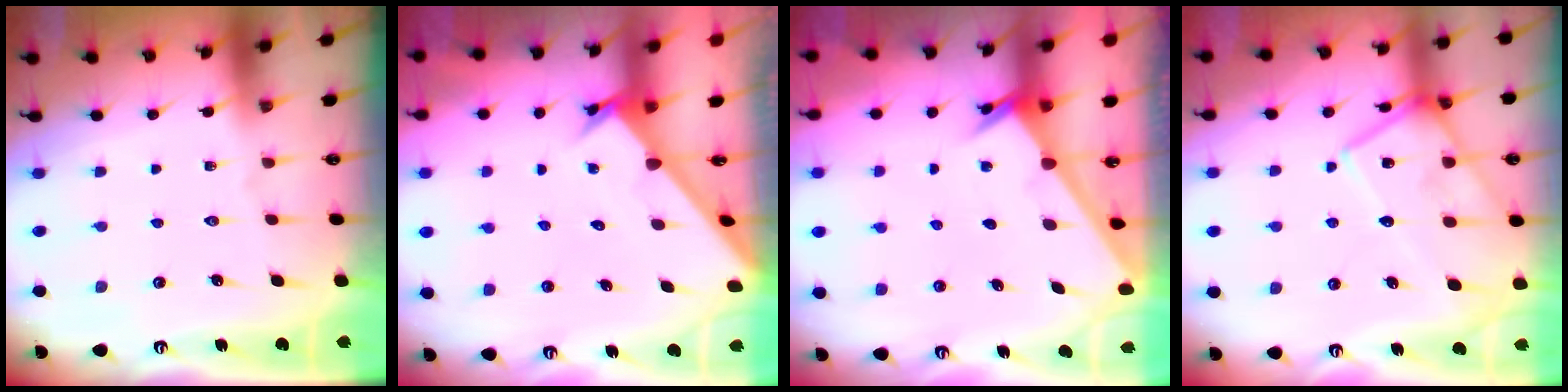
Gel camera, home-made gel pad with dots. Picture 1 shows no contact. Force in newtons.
{"total": 2.6, "press": 2.6, "slide": 0.3}
{"total": 2.5, "press": 2.5, "slide": 0.2}
{"total": 13.9, "press": 13.9, "slide": 1.0}